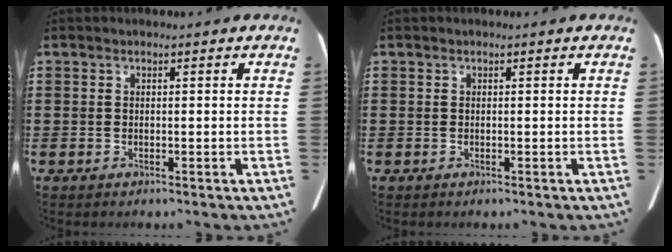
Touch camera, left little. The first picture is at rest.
{"total": 0.0}